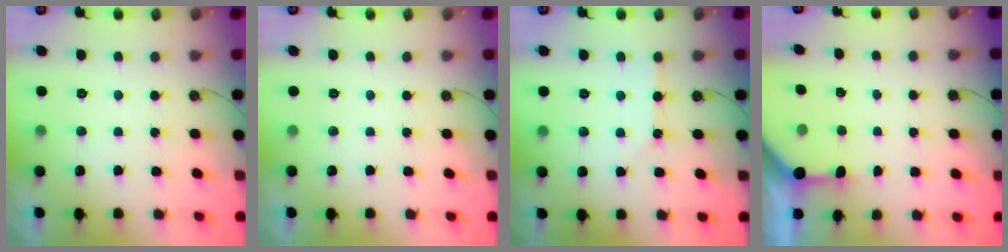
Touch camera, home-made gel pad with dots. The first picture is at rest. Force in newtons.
{"total": 0.0}
{"total": 3.9, "press": 3.8, "slide": 0.6}
{"total": 3.3, "press": 3.3, "slide": 0.3}